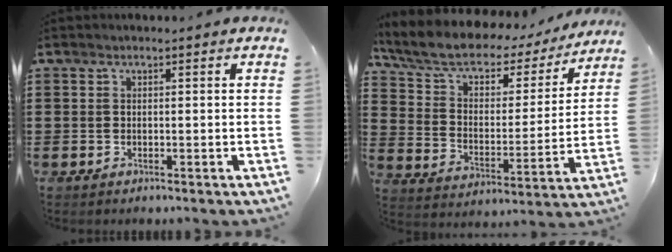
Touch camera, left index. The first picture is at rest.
{"total": 7.0, "force": [5.1, 3.2, 3.6], "torque": [-0.092, -0.032, 0.085]}